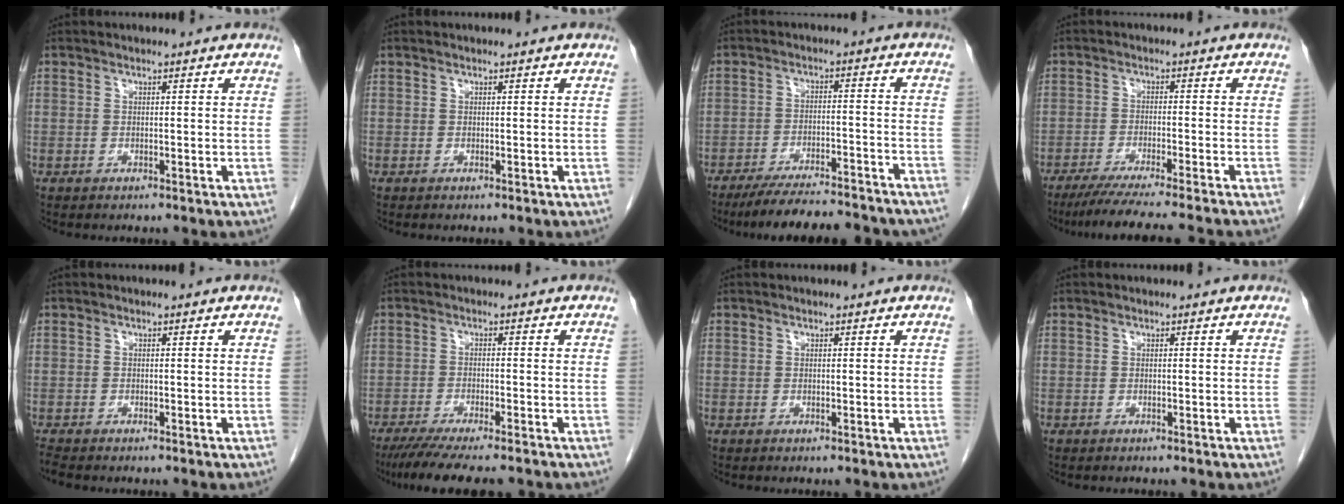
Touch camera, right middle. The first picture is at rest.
{"total": 0.0}
{"total": 17.6, "force": [-15.8, 2.0, 7.4], "torque": [-0.103, -0.012, -0.219]}
{"total": 12.9, "force": [-11.2, -1.3, 6.4], "torque": [-0.071, -0.036, -0.170]}
{"total": 1.1, "force": [-1.1, 0.1, 0.2], "torque": [-0.013, -0.006, -0.021]}
{"total": 10.5, "force": [-8.8, 0.9, 5.7], "torque": [-0.080, -0.021, -0.134]}
{"total": 0.0}
{"total": 0.0}